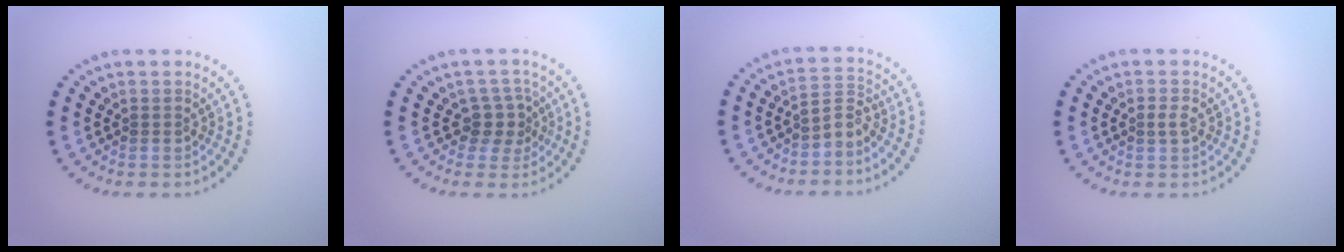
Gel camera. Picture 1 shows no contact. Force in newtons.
{"total": 2.2, "press": 1.8, "slide": 1.3}
{"total": 2.1, "press": 1.5, "slide": 1.5}
{"total": 1.1, "press": 1.1, "slide": 0.2}